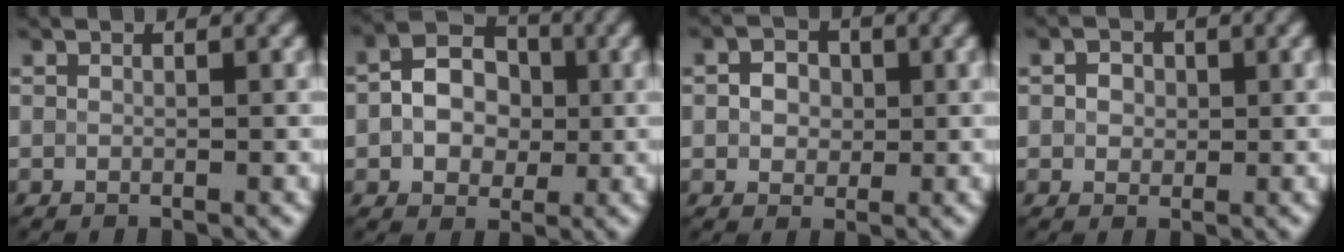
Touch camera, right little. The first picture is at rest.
{"total": 5.4, "force": [-0.3, 4.1, 3.5], "torque": [-0.053, 0.011, -0.017]}
{"total": 2.5, "force": [0.2, 2.0, 1.4], "torque": [-0.023, 0.005, -0.002]}
{"total": 1.9, "force": [0.4, 1.5, 1.0], "torque": [-0.015, 0.010, -0.002]}